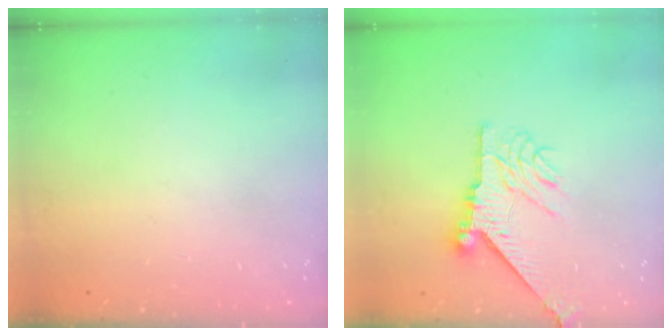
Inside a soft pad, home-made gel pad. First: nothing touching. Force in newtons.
{"total": 9.5, "press": 9.5, "slide": 0.6}